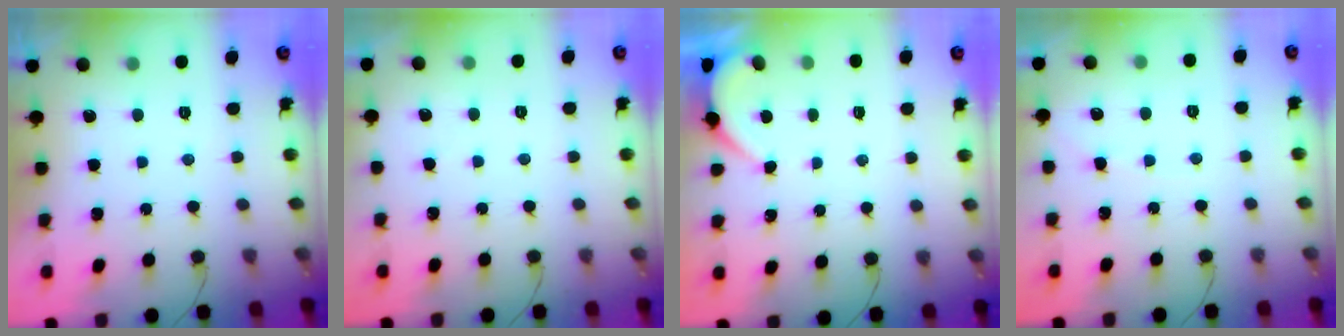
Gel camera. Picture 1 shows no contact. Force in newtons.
{"total": 1.1, "press": 1.1, "slide": 0.2}
{"total": 1.4, "press": 1.4, "slide": 0.2}
{"total": 3.9, "press": 3.9, "slide": 0.4}